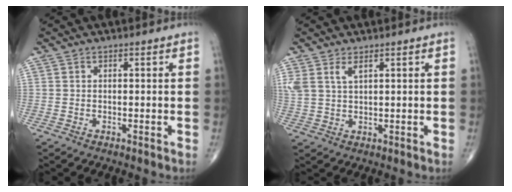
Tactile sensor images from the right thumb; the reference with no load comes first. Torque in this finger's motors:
{"motor_torque": [0.03, 0.09, 0.42, 0.34, 0.03]}